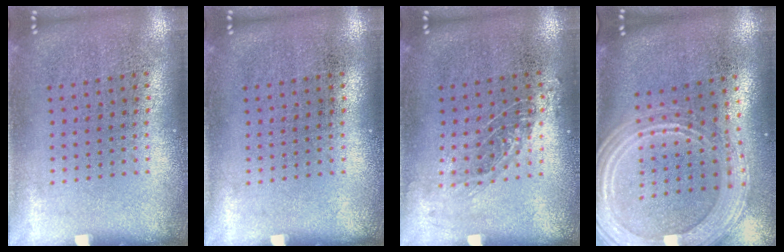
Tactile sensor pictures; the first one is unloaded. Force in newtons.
{"total": 0.0}
{"total": 0.9, "press": 0.8, "slide": 0.4}
{"total": 2.9, "press": 2.3, "slide": 1.7}